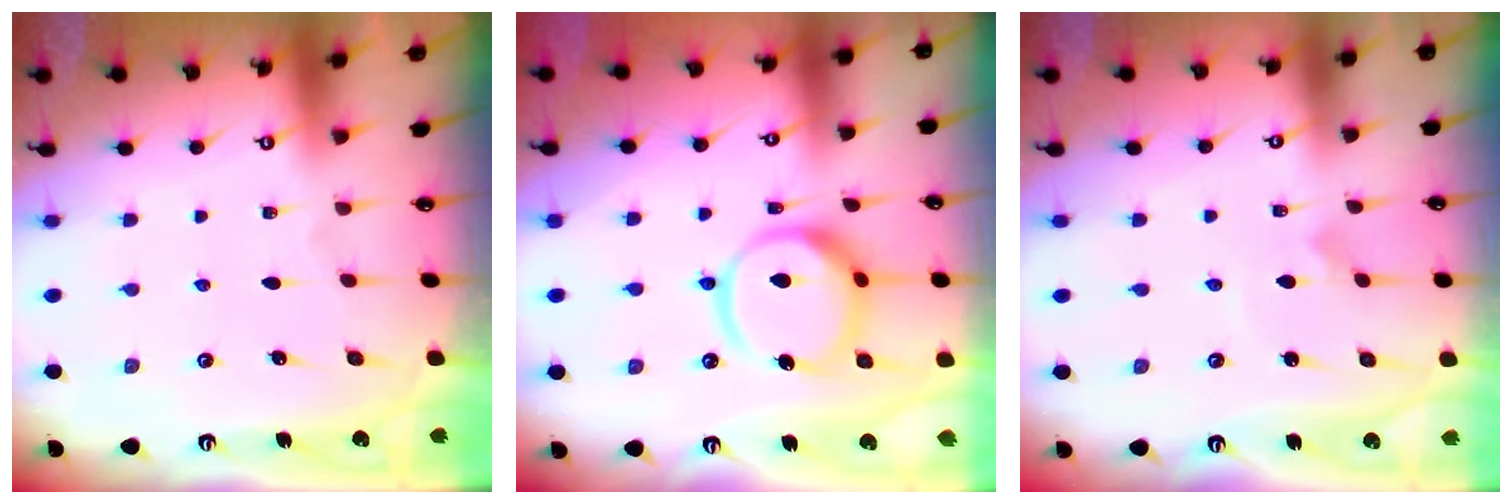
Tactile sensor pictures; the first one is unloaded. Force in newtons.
{"total": 13.1, "press": 13.0, "slide": 1.7}
{"total": 2.2, "press": 2.2, "slide": 0.2}